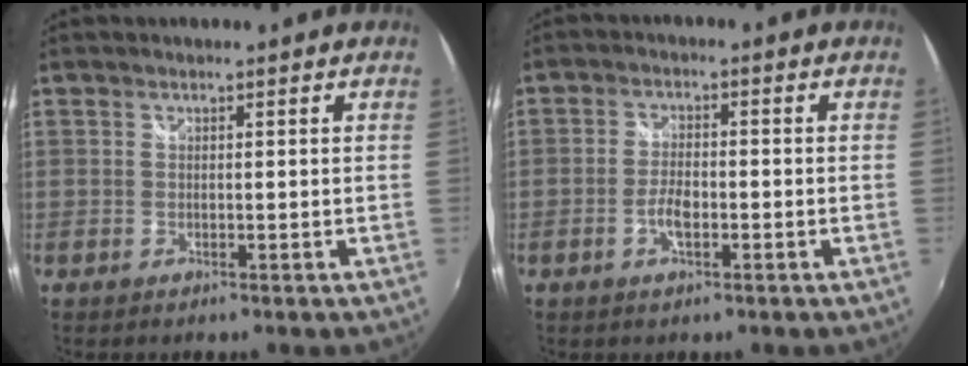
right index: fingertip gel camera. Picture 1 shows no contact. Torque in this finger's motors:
{"motor_torque": [0.12, 0.06, 0.03, 0.02]}